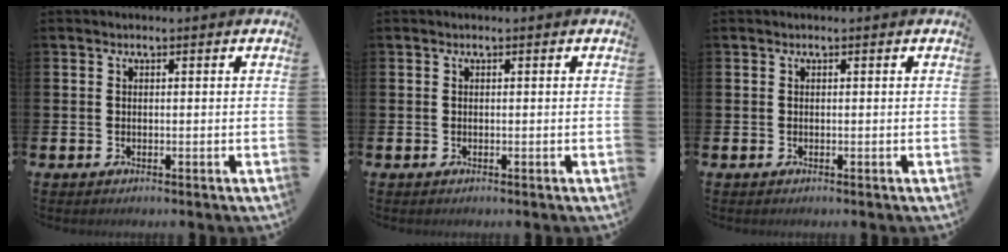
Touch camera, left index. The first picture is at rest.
{"total": 0.0}
{"total": 0.0}